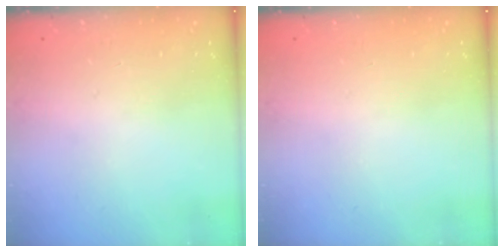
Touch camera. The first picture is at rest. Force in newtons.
{"total": 0.0}